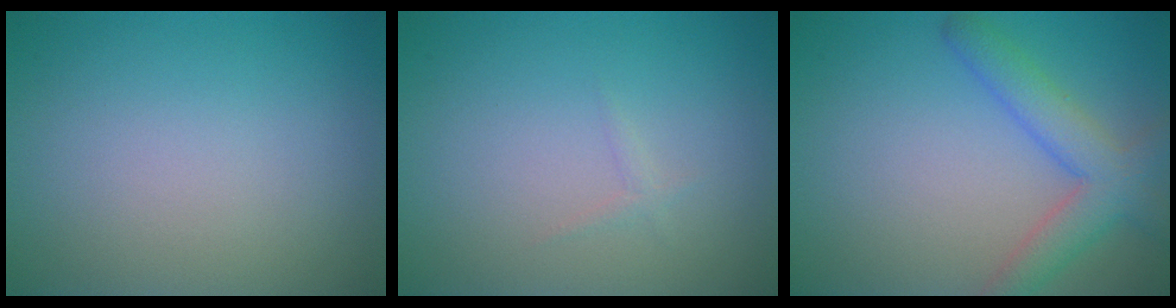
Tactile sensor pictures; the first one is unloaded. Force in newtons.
{"total": 0.5, "press": 0.5, "slide": 0.0}
{"total": 4.3, "press": 4.3, "slide": 0.3}